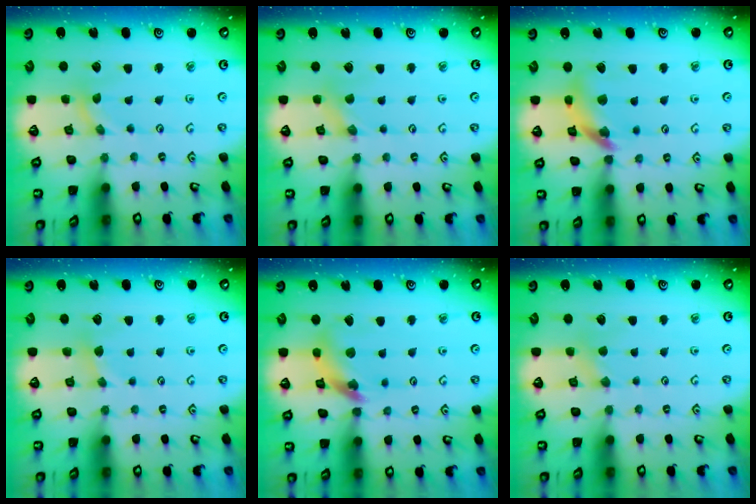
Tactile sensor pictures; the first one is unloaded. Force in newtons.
{"total": 1.9, "press": 1.9, "slide": 0.3}
{"total": 12.7, "press": 12.6, "slide": 1.6}
{"total": 2.9, "press": 2.9, "slide": 0.4}
{"total": 11.8, "press": 11.7, "slide": 1.4}
{"total": 1.6, "press": 1.6, "slide": 0.4}